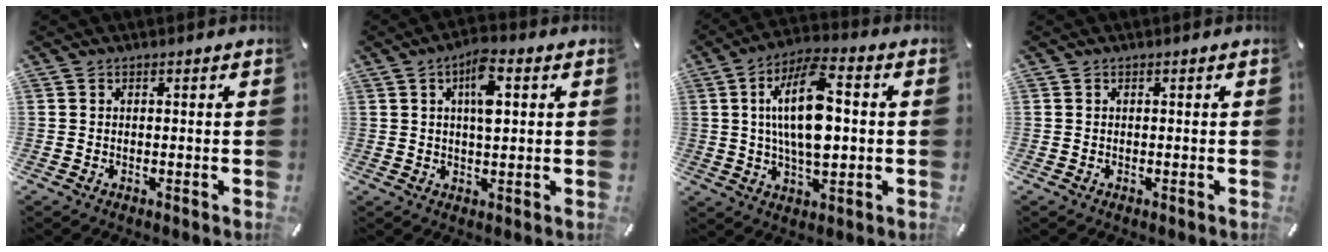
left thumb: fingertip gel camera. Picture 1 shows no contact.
{"total": 7.3, "force": [2.2, 2.7, 6.4], "torque": [-0.107, -0.001, 0.031]}
{"total": 15.2, "force": [1.5, 6.7, 13.6], "torque": [-0.272, -0.002, 0.021]}
{"total": 0.0}